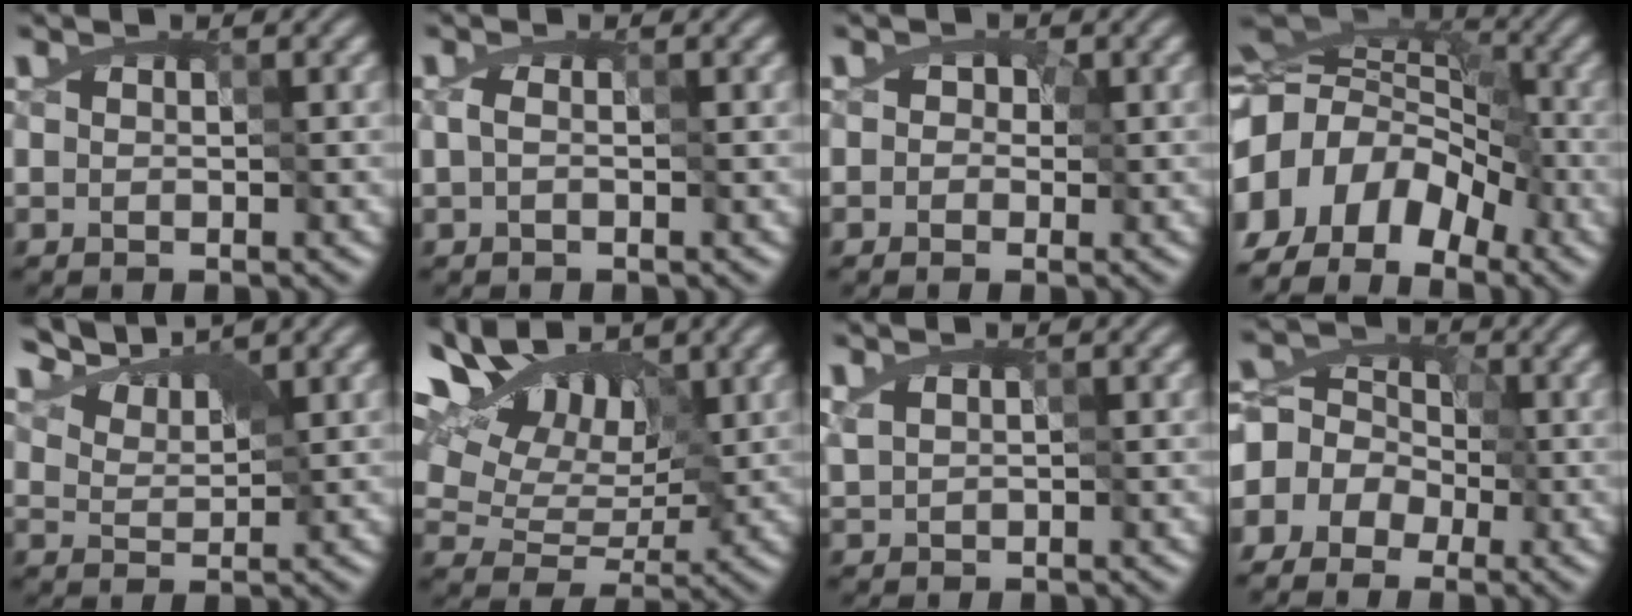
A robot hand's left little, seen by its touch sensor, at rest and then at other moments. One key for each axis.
{"total": 0.9, "fx": -0.2, "fy": 0.4, "fz": 0.7, "tx": -0.016, "ty": -0.001, "tz": -0.001}
{"total": 2.4, "fx": -0.1, "fy": 2.2, "fz": 1.0, "tx": -0.015, "ty": 0.014, "tz": -0.009}
{"total": 13.3, "fx": -7.5, "fy": 9.2, "fz": 6.0, "tx": -0.115, "ty": 0.002, "tz": -0.140}
{"total": 4.4, "fx": 3.8, "fy": 1.2, "fz": 1.9, "tx": -0.057, "ty": 0.013, "tz": 0.055}
{"total": 9.7, "fx": 4.8, "fy": 6.1, "fz": 5.8, "tx": -0.136, "ty": 0.031, "tz": 0.077}
{"total": 0.8, "fx": 0.4, "fy": 0.5, "fz": 0.5, "tx": -0.018, "ty": 0.002, "tz": 0.013}
{"total": 5.8, "fx": -2.2, "fy": 5.2, "fz": 1.2, "tx": -0.033, "ty": 0.028, "tz": -0.082}